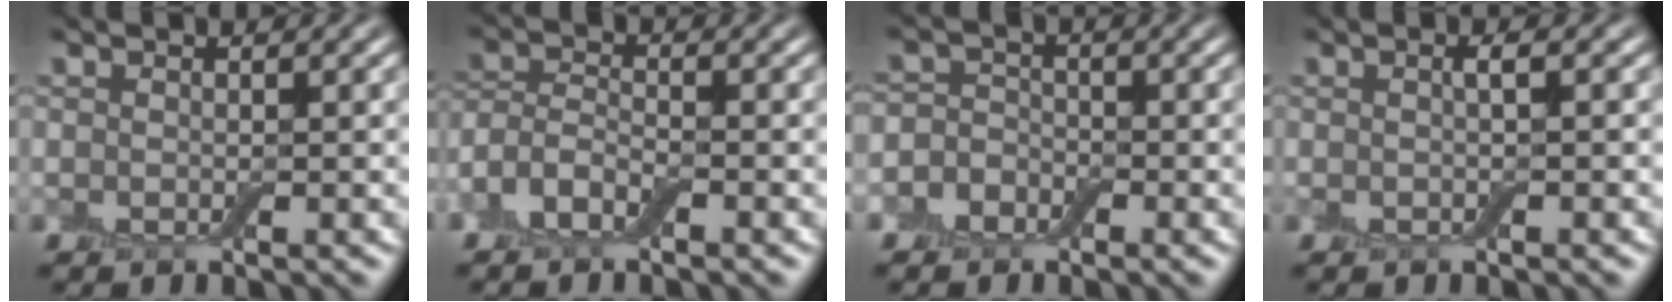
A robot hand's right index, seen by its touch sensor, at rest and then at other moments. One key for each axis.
{"total": 3.1, "fx": -2.1, "fy": 1.2, "fz": 1.9, "tx": -0.042, "ty": 0.003, "tz": -0.051}
{"total": 2.8, "fx": -1.4, "fy": 2.2, "fz": 1.0, "tx": 0.002, "ty": 0.007, "tz": -0.041}
{"total": 1.2, "fx": 0.1, "fy": 0.2, "fz": 1.2, "tx": -0.021, "ty": 0.003, "tz": -0.002}